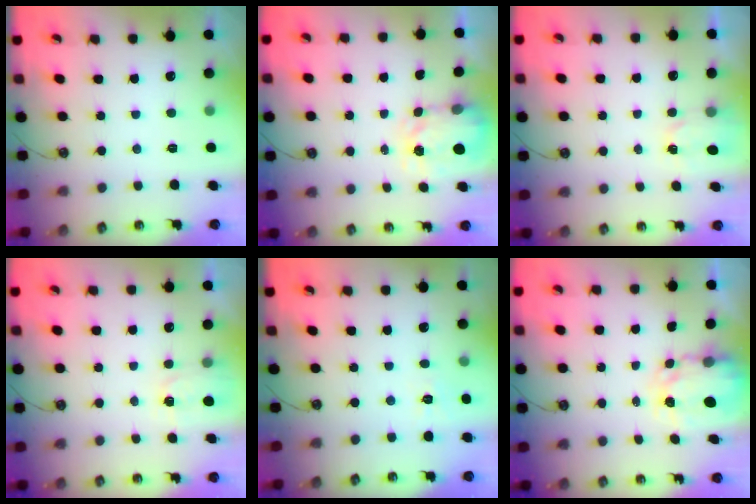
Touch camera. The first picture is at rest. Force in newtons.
{"total": 3.7, "press": 3.7, "slide": 0.5}
{"total": 1.8, "press": 1.7, "slide": 0.3}
{"total": 2.0, "press": 2.0, "slide": 0.3}
{"total": 4.2, "press": 4.1, "slide": 0.7}
{"total": 4.0, "press": 4.0, "slide": 0.1}